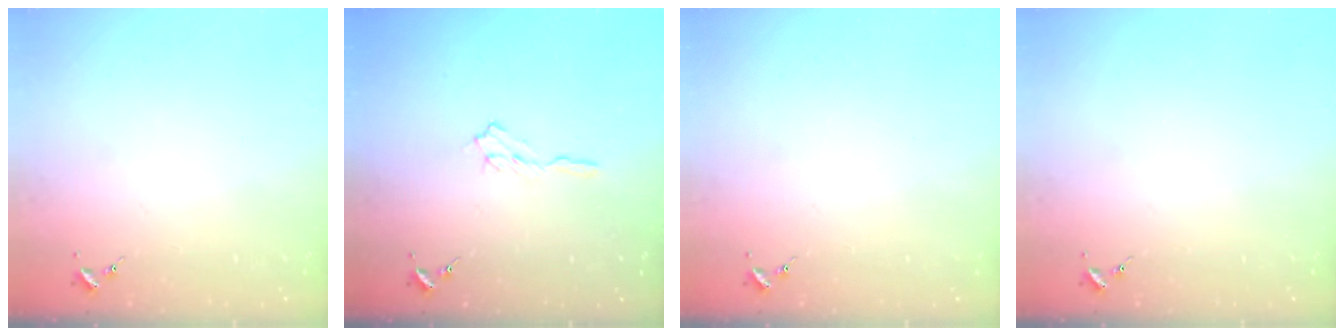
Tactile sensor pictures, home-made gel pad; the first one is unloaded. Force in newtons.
{"total": 5.8, "press": 5.7, "slide": 0.6}
{"total": 0.0}
{"total": 0.0}